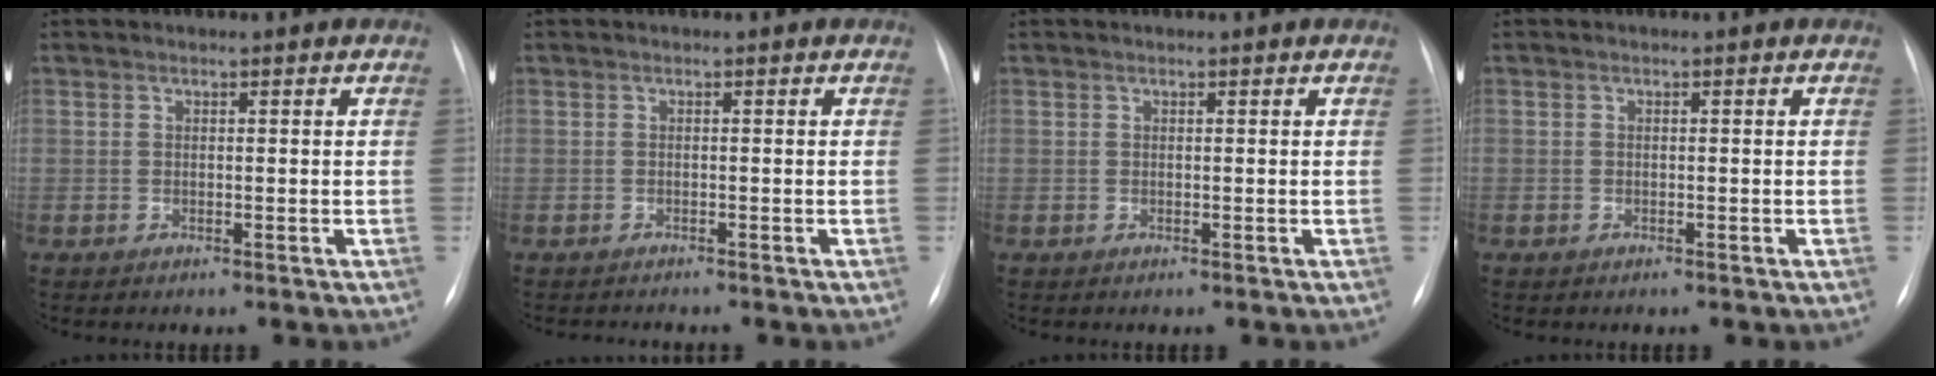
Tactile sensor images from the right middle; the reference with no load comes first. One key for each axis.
{"total": 1.3, "fx": -1.3, "fy": -0.1, "fz": 0.0, "tx": 0.002, "ty": -0.005, "tz": -0.018}
{"total": 0.0}
{"total": 0.8, "fx": -0.5, "fy": 0.6, "fz": 0.0, "tx": -0.007, "ty": 0.005, "tz": -0.008}